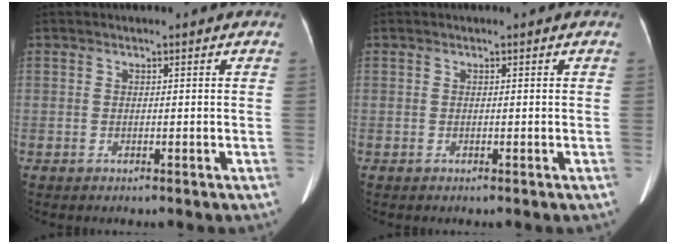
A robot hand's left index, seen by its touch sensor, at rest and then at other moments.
{"total": 0.0}